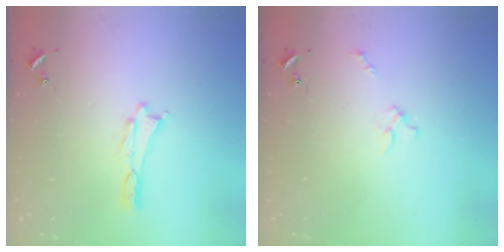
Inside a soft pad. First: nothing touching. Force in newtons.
{"total": 2.0, "press": 2.0, "slide": 0.2}